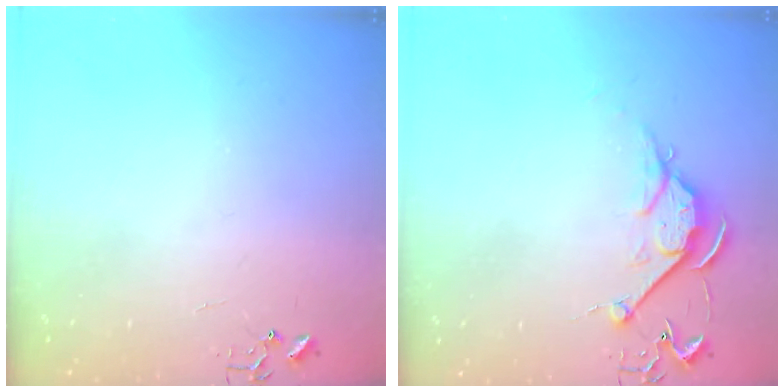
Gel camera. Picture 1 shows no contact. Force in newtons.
{"total": 7.9, "press": 7.8, "slide": 0.9}